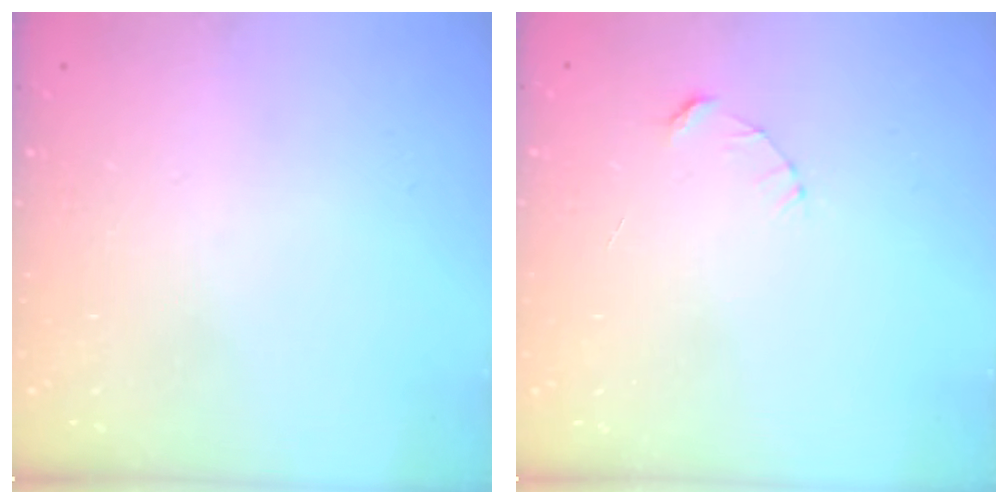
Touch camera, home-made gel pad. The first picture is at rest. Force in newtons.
{"total": 2.4, "press": 2.4, "slide": 0.2}